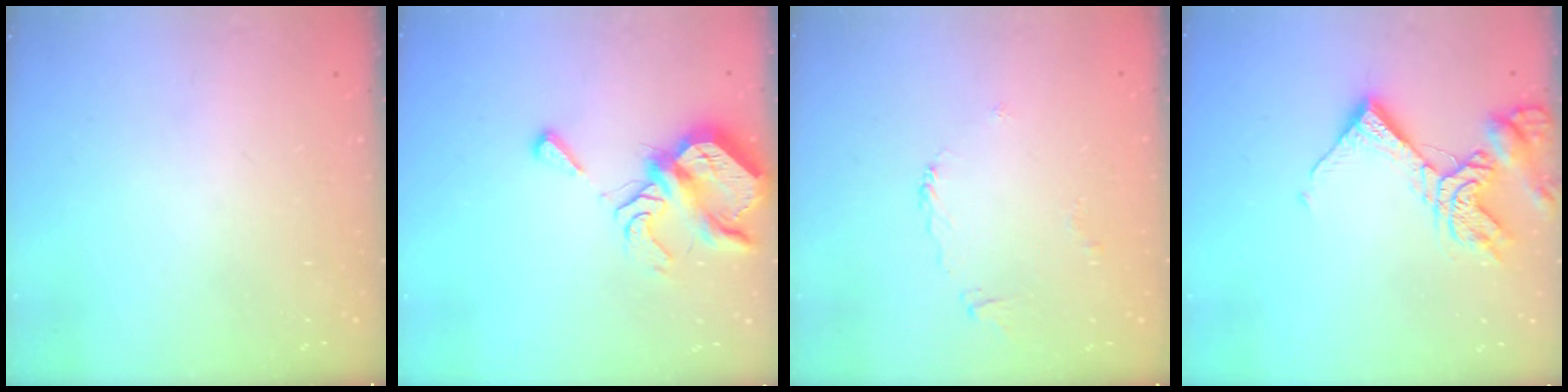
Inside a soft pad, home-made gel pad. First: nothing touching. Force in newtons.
{"total": 8.4, "press": 8.3, "slide": 1.2}
{"total": 3.1, "press": 3.0, "slide": 0.7}
{"total": 11.8, "press": 11.7, "slide": 1.4}